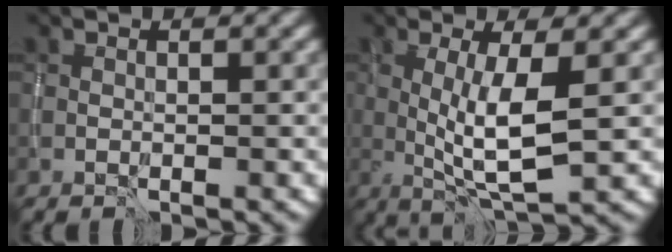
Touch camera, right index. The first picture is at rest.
{"total": 5.9, "force": [0.0, 1.4, 5.7], "torque": [-0.109, -0.006, 0.004]}